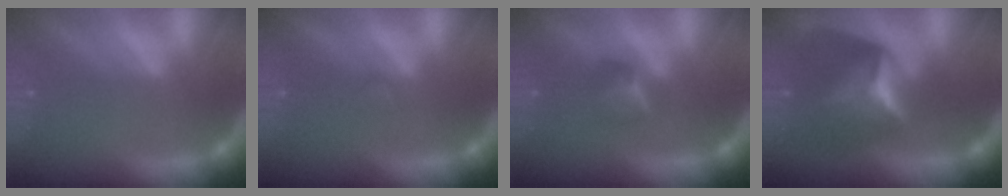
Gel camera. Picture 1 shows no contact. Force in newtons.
{"total": 0.9}
{"total": 2.4}
{"total": 7.4}